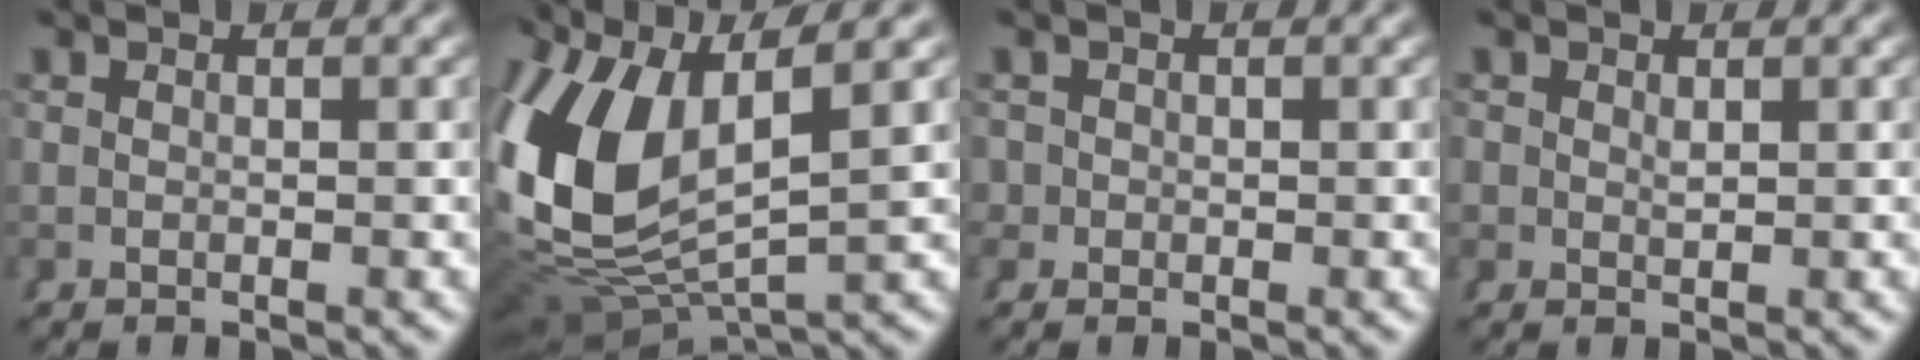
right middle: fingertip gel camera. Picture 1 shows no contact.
{"total": 11.5, "force": [0.3, 7.3, 8.9], "torque": [-0.199, -0.021, 0.026]}
{"total": 0.9, "force": [-0.3, 0.8, -0.3], "torque": [0.009, -0.005, -0.005]}
{"total": 1.0, "force": [0.5, 0.8, 0.4], "torque": [-0.010, -0.007, 0.015]}